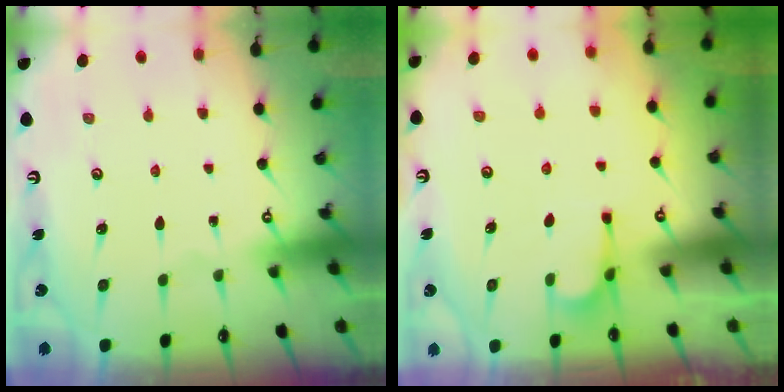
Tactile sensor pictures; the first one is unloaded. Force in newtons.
{"total": 1.0, "press": 0.3, "slide": 1.0}